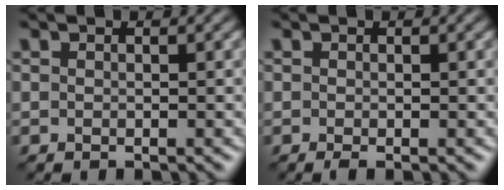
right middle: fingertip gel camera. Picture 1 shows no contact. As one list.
[{"total": 0.6, "force": [-0.3, 0.0, 0.5], "torque": [-0.012, -0.003, -0.005]}]